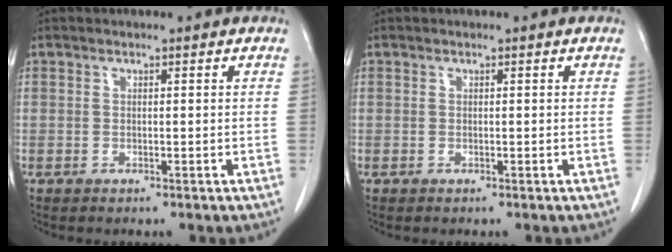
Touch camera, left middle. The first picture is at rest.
{"total": 0.0}